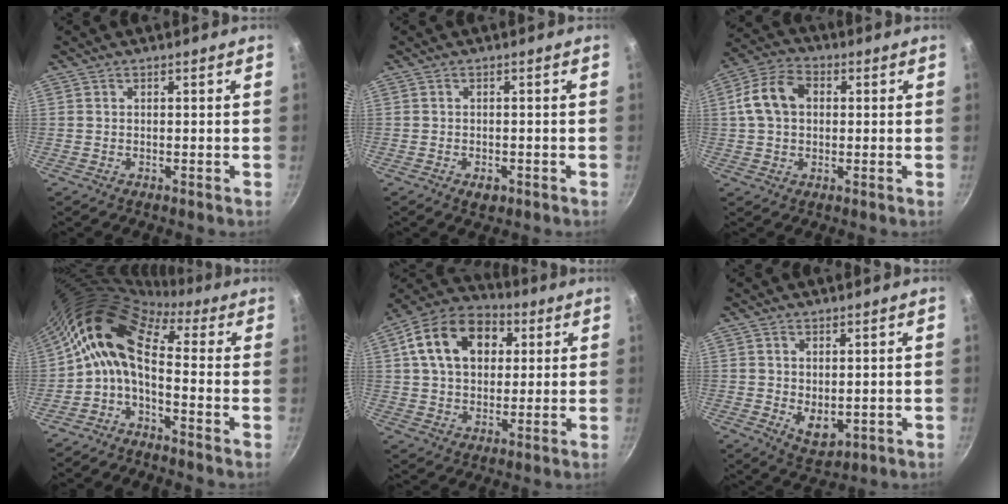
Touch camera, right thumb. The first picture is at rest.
{"total": 2.3, "force": [-1.1, 1.3, 1.5], "torque": [-0.024, 0.007, -0.013]}
{"total": 9.7, "force": [1.3, 7.0, 6.5], "torque": [-0.108, 0.022, 0.011]}
{"total": 11.1, "force": [0.0, 6.3, 9.2], "torque": [-0.173, 0.032, -0.022]}
{"total": 17.3, "force": [5.0, 12.1, 11.3], "torque": [-0.172, 0.016, 0.071]}
{"total": 5.4, "force": [0.3, 3.4, 4.2], "torque": [-0.061, -0.020, 0.015]}